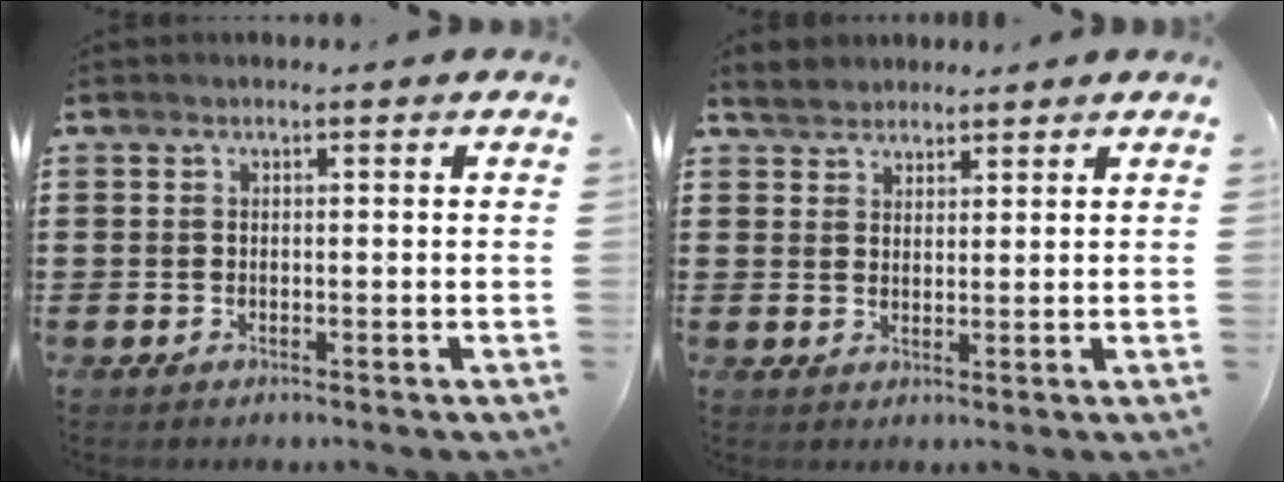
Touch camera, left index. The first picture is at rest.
{"total": 2.6, "force": [2.3, 1.2, -0.2], "torque": [-0.008, 0.007, 0.045]}